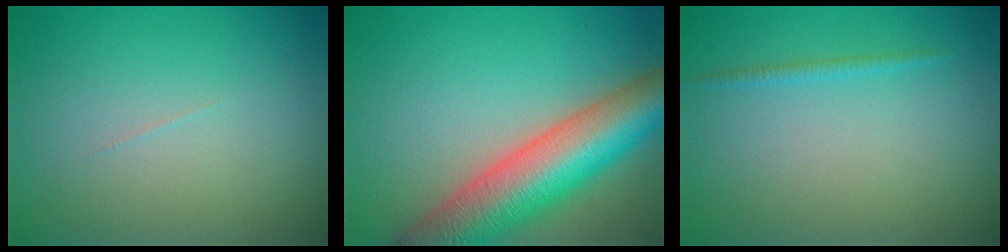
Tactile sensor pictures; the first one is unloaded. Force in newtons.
{"total": 10.9, "press": 10.9, "slide": 0.5}
{"total": 0.8, "press": 0.8, "slide": 0.1}